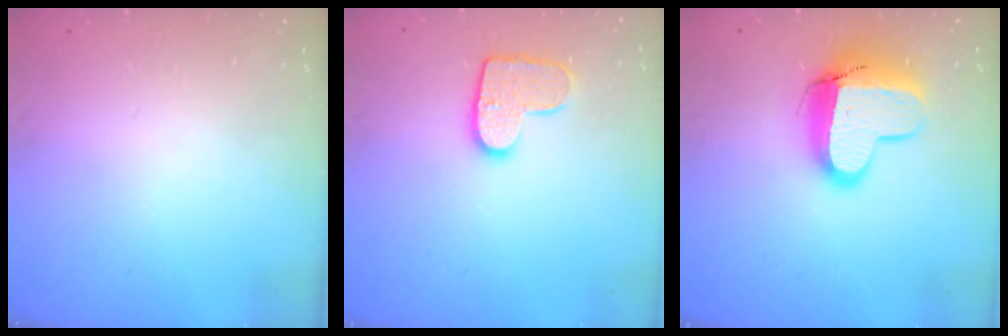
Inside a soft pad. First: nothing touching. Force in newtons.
{"total": 10.4, "press": 10.4, "slide": 0.5}
{"total": 12.7, "press": 12.7, "slide": 1.4}